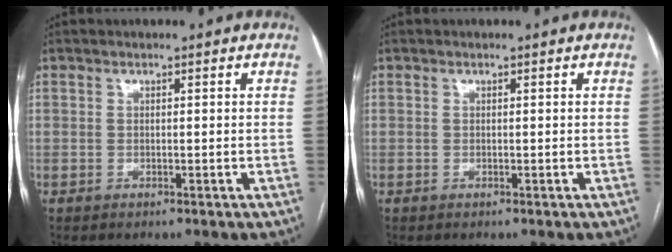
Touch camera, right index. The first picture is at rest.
{"total": 0.0}